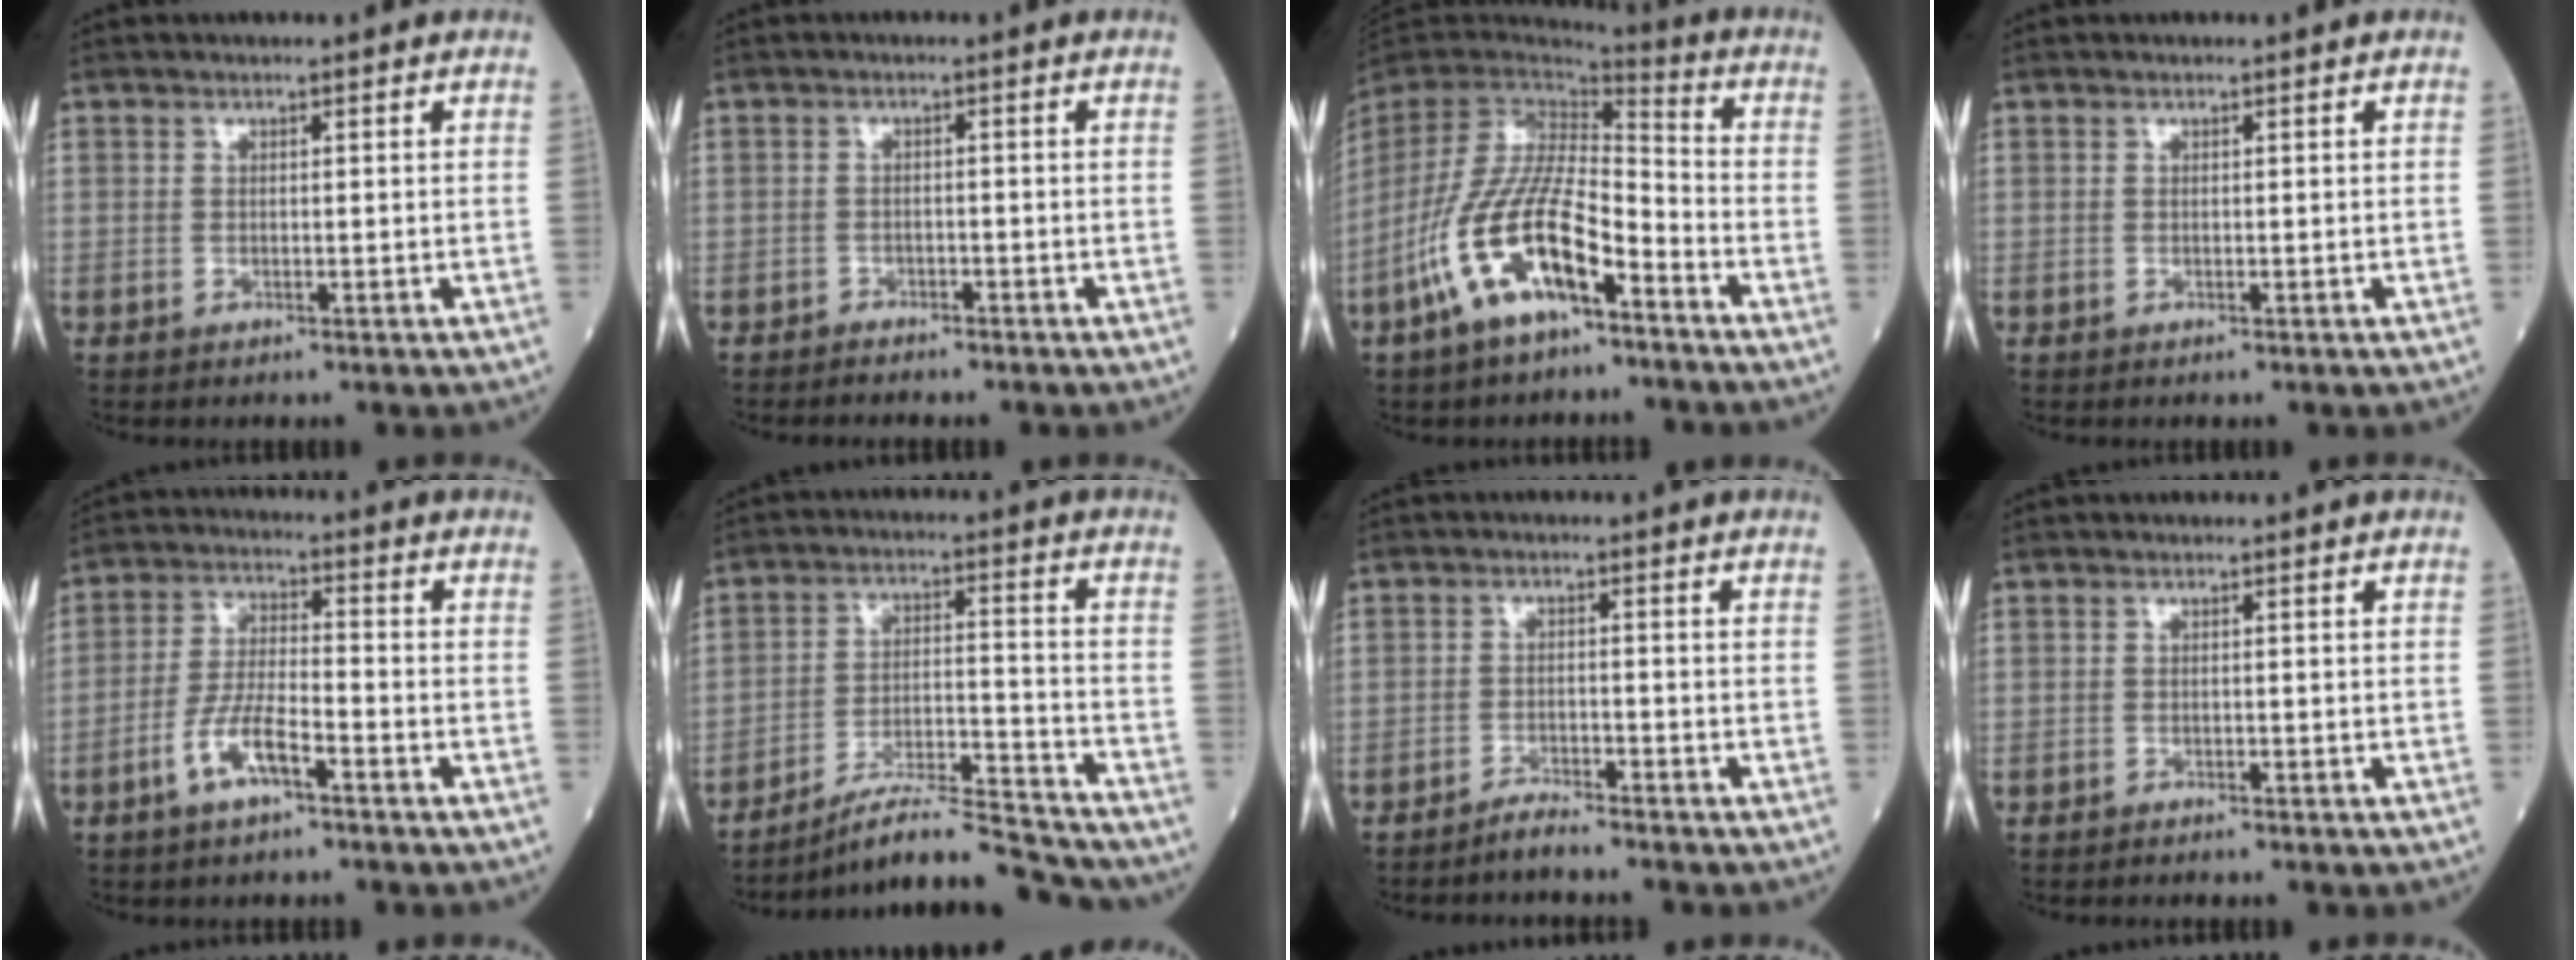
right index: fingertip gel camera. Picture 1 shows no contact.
{"total": 1.9, "force": [-1.7, 0.6, 0.3], "torque": [-0.007, -0.001, -0.025]}
{"total": 15.0, "force": [-7.6, 4.6, 12.1], "torque": [-0.253, -0.004, -0.143]}
{"total": 0.0}
{"total": 6.8, "force": [-3.7, 1.6, 5.5], "torque": [-0.113, 0.002, -0.074]}
{"total": 12.8, "force": [-12.2, 0.4, 3.9], "torque": [-0.060, 0.021, -0.208]}
{"total": 2.9, "force": [-2.8, -0.3, 0.6], "torque": [-0.012, -0.010, -0.051]}
{"total": 1.7, "force": [-1.6, 0.1, 0.6], "torque": [-0.011, -0.002, -0.020]}